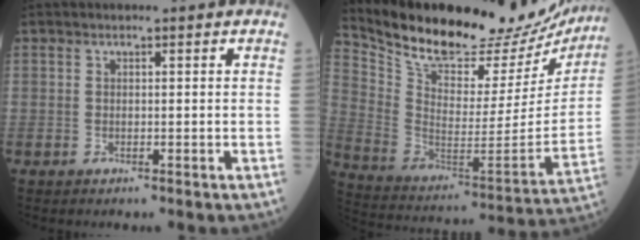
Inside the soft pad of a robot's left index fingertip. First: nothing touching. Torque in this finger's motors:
{"motor_torque": [1.00, -1.14, 0.55, 0.08]}